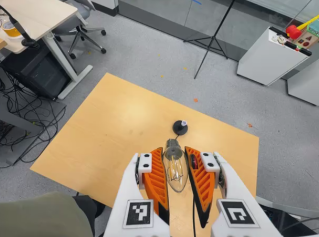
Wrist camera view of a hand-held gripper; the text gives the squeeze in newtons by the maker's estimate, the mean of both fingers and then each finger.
{"total": 18.3, "left": 19.3, "right": 17.2}